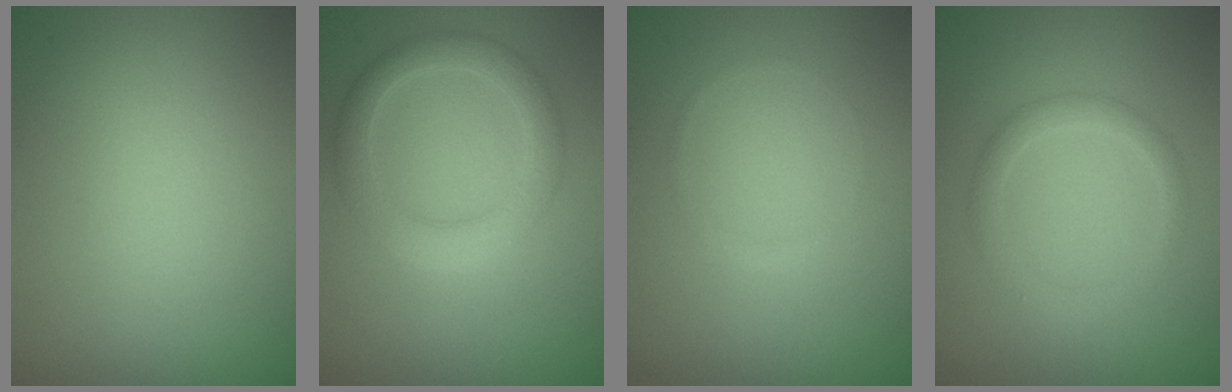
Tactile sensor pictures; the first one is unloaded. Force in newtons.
{"total": 3.6, "press": 3.6, "slide": 0.1}
{"total": 0.5, "press": 0.5, "slide": 0.1}
{"total": 2.0, "press": 2.0, "slide": 0.1}